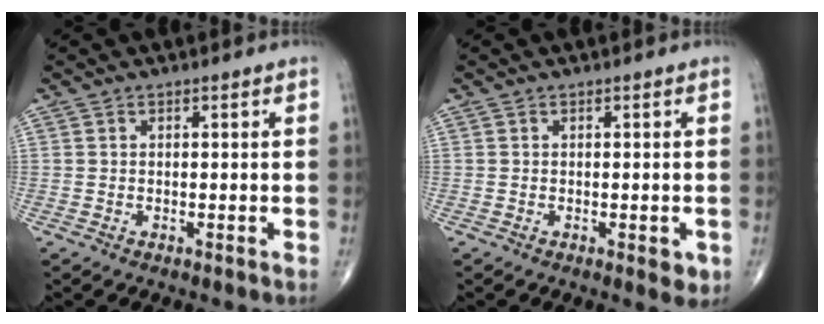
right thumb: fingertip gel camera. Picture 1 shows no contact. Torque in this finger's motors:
{"motor_torque": [0.65, 0.09, -0.11, -0.06, 0.08]}